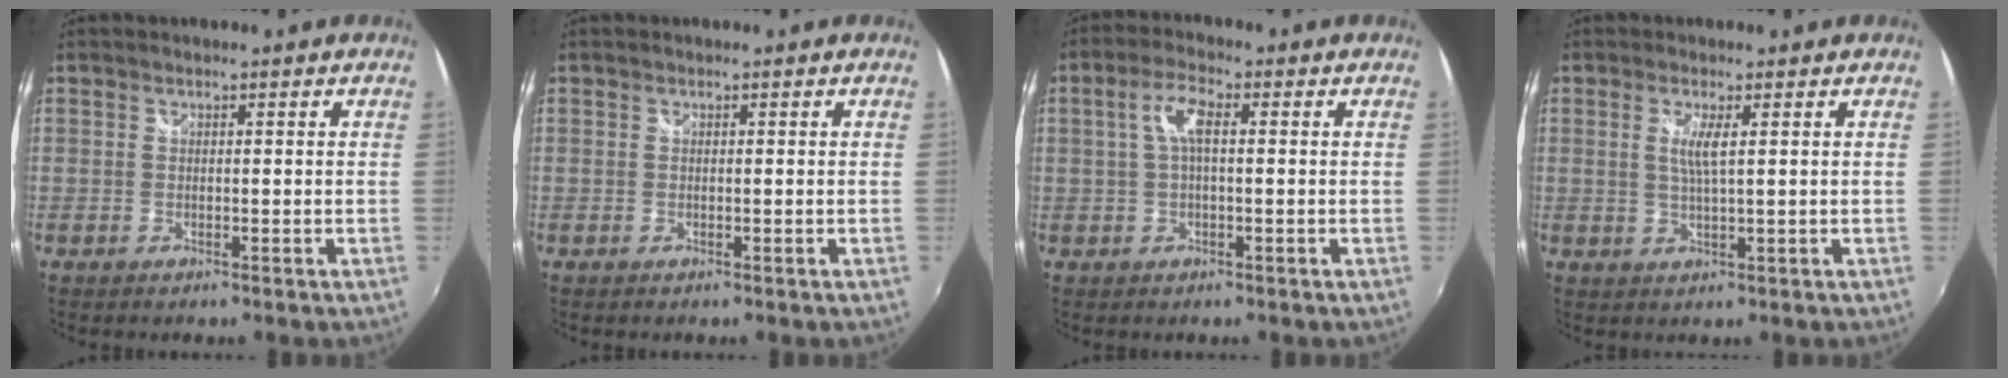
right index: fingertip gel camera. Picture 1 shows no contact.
{"total": 0.0}
{"total": 4.8, "force": [0.6, 1.5, 4.5], "torque": [-0.089, 0.010, 0.012]}
{"total": 3.3, "force": [0.9, 0.0, 3.1], "torque": [-0.061, -0.006, 0.015]}